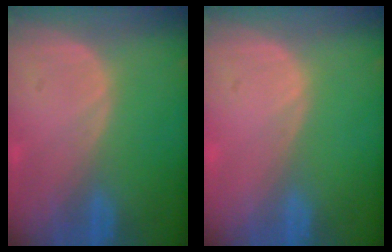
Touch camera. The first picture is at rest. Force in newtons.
{"total": 0.0}